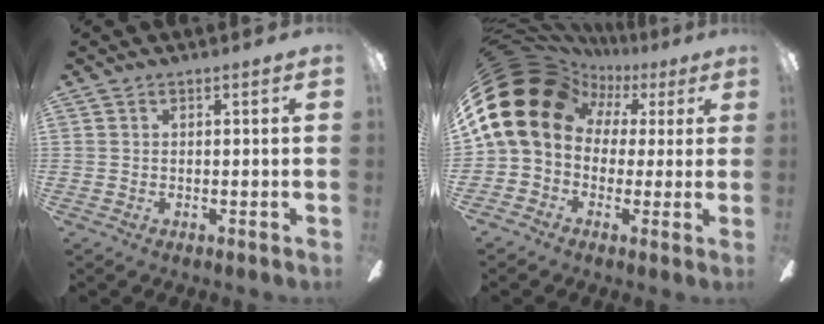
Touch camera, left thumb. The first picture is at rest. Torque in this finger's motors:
{"motor_torque": [-0.20, 1.74, 2.26, -0.52, 0.54]}